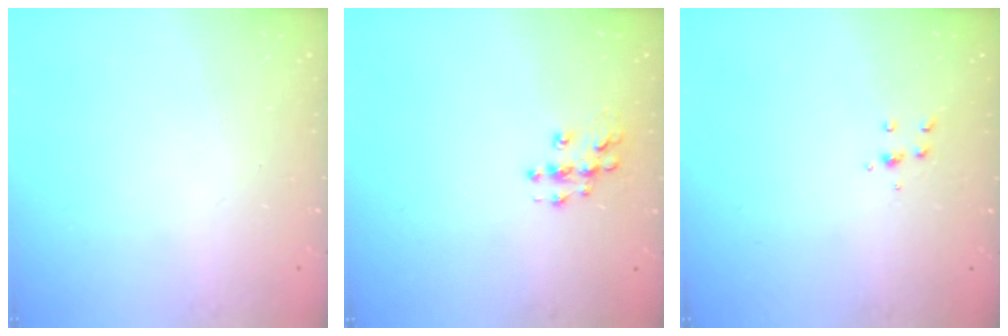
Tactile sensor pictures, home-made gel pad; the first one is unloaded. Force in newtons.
{"total": 7.1, "press": 7.1, "slide": 0.3}
{"total": 4.1, "press": 4.1, "slide": 0.6}